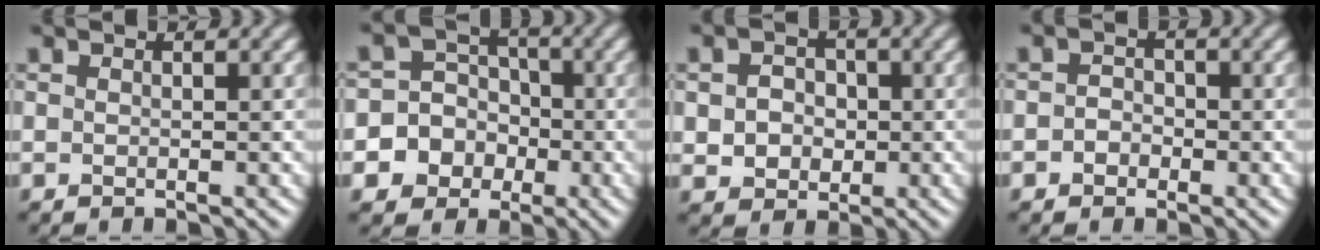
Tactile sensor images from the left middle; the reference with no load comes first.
{"total": 8.6, "force": [-3.7, 7.7, 0.9], "torque": [-0.029, 0.001, -0.080]}
{"total": 3.6, "force": [-0.3, 3.1, 1.7], "torque": [-0.027, 0.001, -0.010]}
{"total": 1.3, "force": [-0.9, 0.9, 0.2], "torque": [0.004, 0.003, -0.021]}